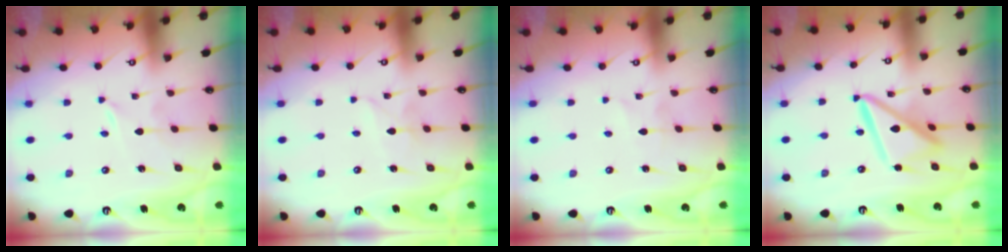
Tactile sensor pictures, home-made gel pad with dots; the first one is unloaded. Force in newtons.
{"total": 2.5, "press": 2.5, "slide": 0.2}
{"total": 1.9, "press": 1.9, "slide": 0.2}
{"total": 14.1, "press": 14.0, "slide": 1.3}